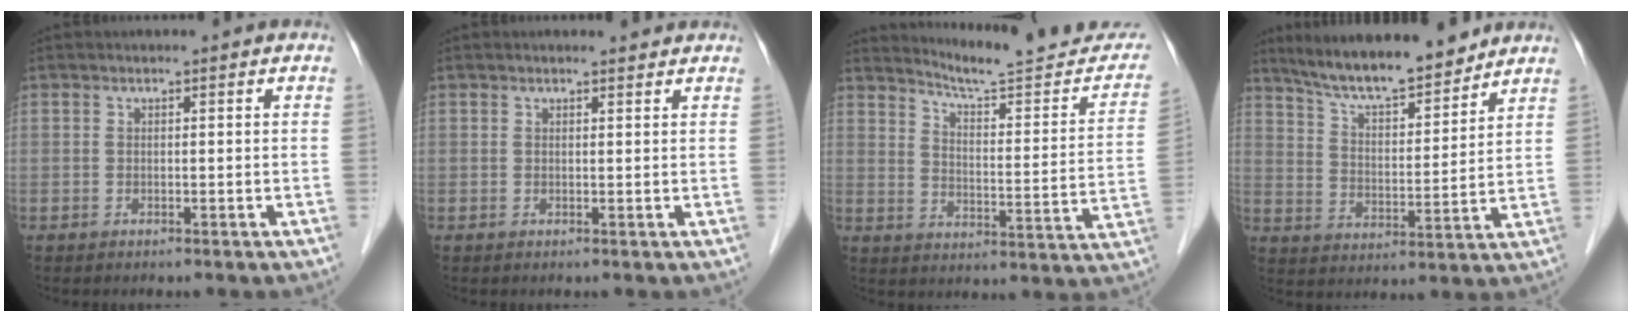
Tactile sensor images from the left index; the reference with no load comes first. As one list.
[{"total": 1.6, "force": [1.6, 0.3, 0.2], "torque": [-0.012, 0.002, 0.020]}, {"total": 17.9, "force": [17.0, 1.4, 5.5], "torque": [-0.068, -0.064, 0.216]}, {"total": 13.2, "force": [11.7, 1.9, 5.7], "torque": [-0.095, 0.005, 0.199]}]